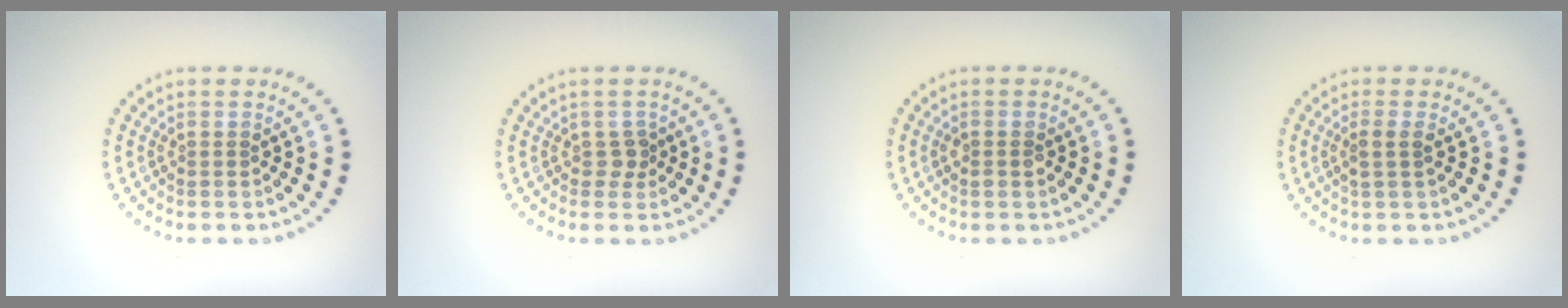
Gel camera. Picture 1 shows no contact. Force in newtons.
{"total": 1.3, "press": 1.0, "slide": 0.8}
{"total": 1.1, "press": 1.0, "slide": 0.3}
{"total": 1.5, "press": 1.3, "slide": 0.6}